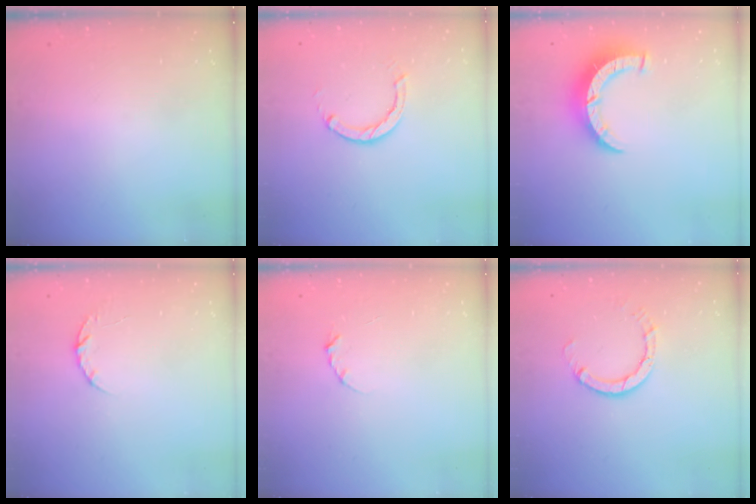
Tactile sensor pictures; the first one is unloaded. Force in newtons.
{"total": 2.9, "press": 2.9, "slide": 0.4}
{"total": 8.6, "press": 8.6, "slide": 0.5}
{"total": 4.4, "press": 4.4, "slide": 0.6}
{"total": 2.3, "press": 2.3, "slide": 0.4}
{"total": 4.5, "press": 4.5, "slide": 0.3}